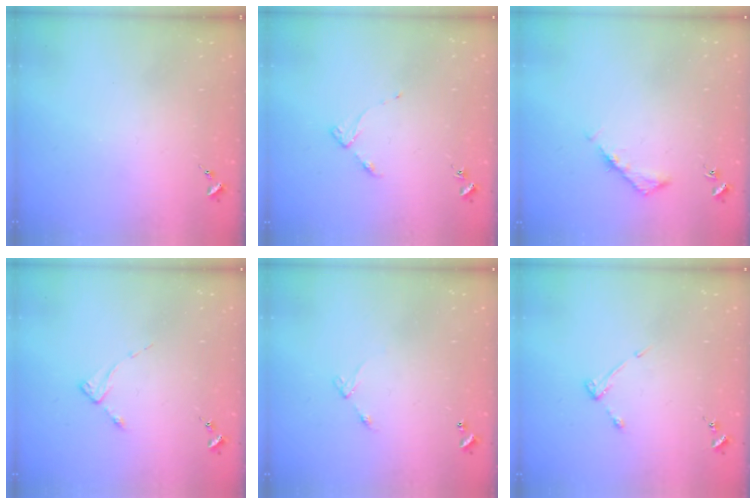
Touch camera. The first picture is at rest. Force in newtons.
{"total": 3.3, "press": 3.3, "slide": 0.4}
{"total": 5.0, "press": 4.9, "slide": 0.8}
{"total": 2.6, "press": 2.6, "slide": 0.3}
{"total": 4.6, "press": 4.6, "slide": 0.5}
{"total": 3.2, "press": 3.1, "slide": 0.5}